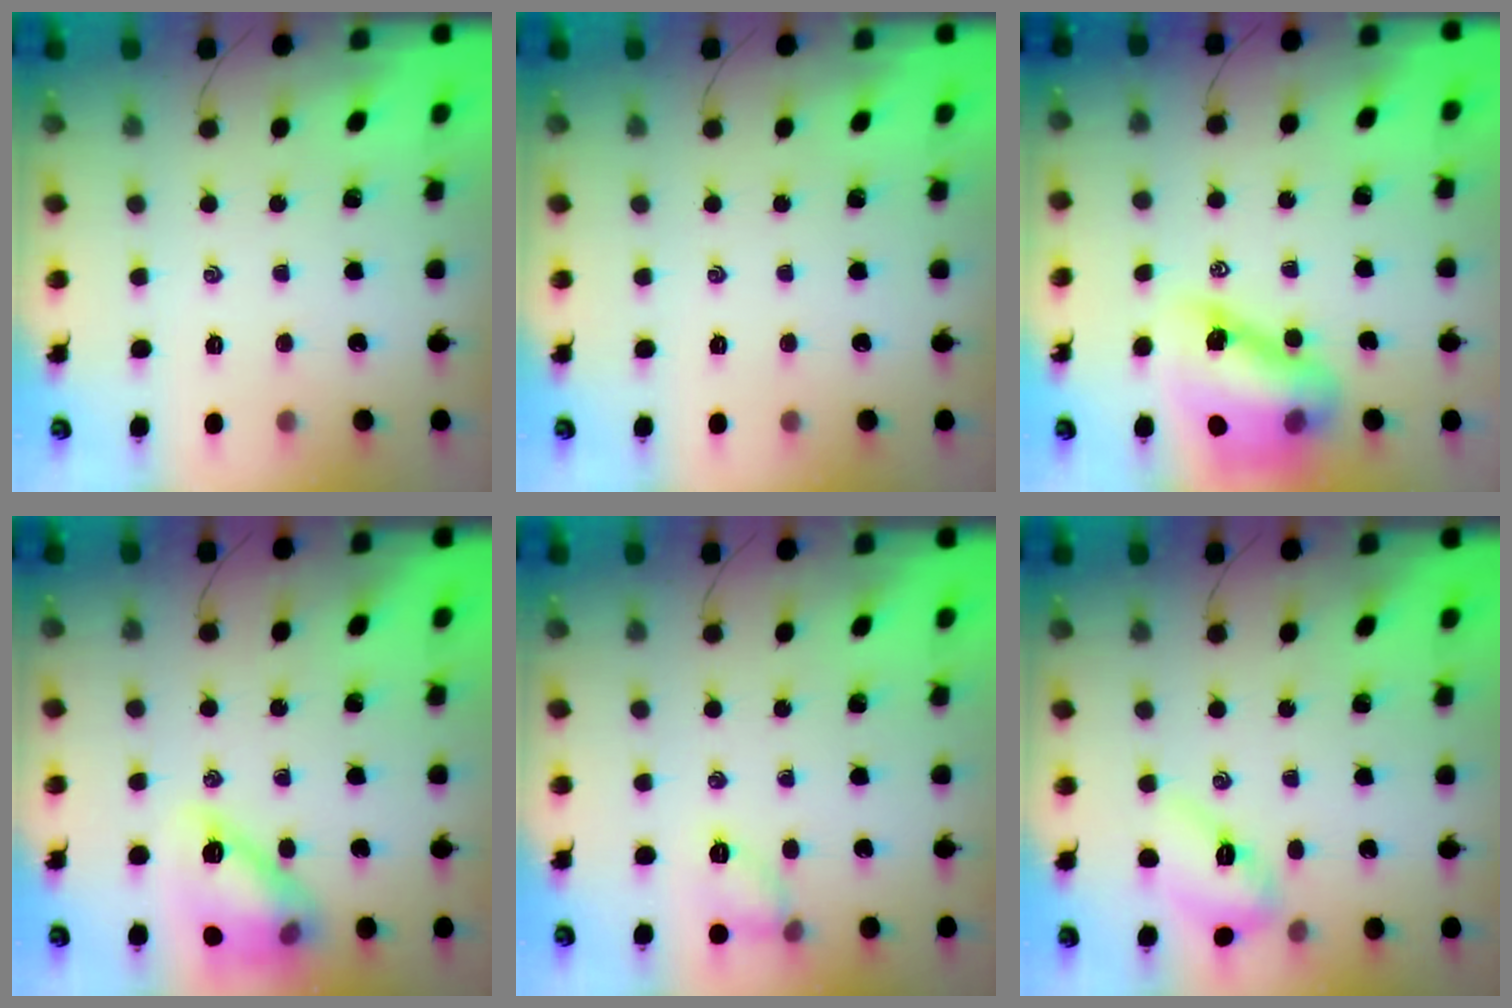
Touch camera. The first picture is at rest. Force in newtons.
{"total": 0.0}
{"total": 13.8, "press": 13.3, "slide": 3.8}
{"total": 14.5, "press": 14.5, "slide": 0.8}
{"total": 6.7, "press": 6.7, "slide": 0.8}
{"total": 7.8, "press": 7.7, "slide": 0.3}